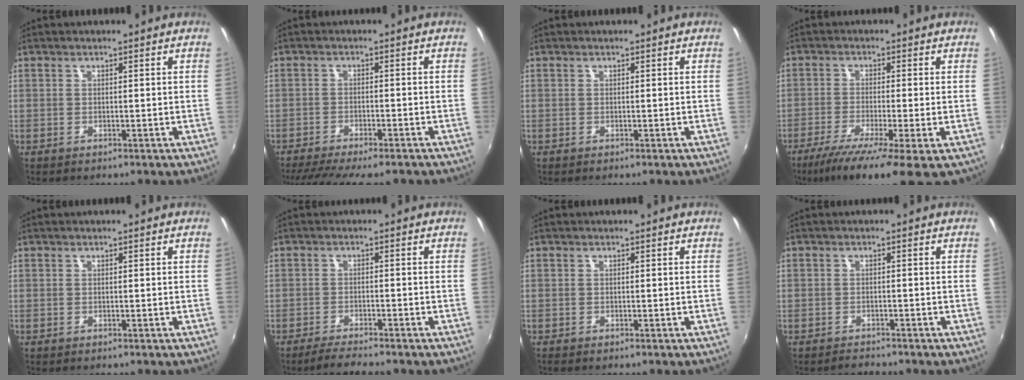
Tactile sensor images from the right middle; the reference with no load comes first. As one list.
[{"total": 11.3, "force": [-9.6, 1.7, 5.6], "torque": [-0.121, -0.033, -0.149]}, {"total": 0.0}, {"total": 10.7, "force": [-5.9, 1.4, 8.8], "torque": [-0.179, -0.041, -0.101]}, {"total": 0.0}, {"total": 3.9, "force": [-3.5, 0.4, 1.6], "torque": [-0.050, -0.009, -0.066]}, {"total": 0.0}, {"total": 1.8, "force": [-1.7, 0.7, -0.2], "torque": [-0.003, 0.003, -0.029]}]